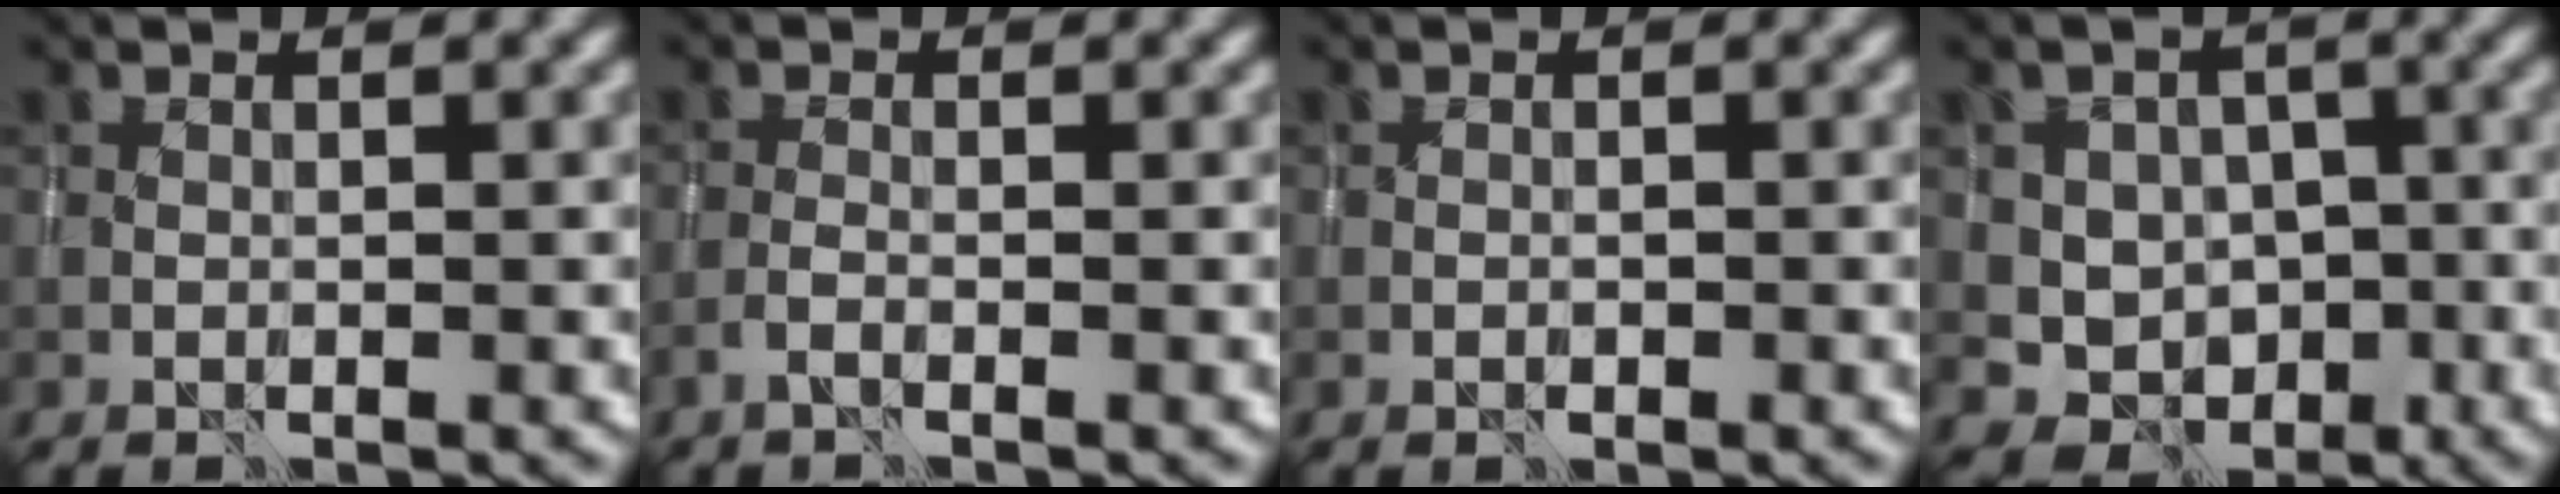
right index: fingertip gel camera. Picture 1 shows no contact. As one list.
[{"total": 0.6, "force": [-0.6, 0.1, 0.2], "torque": [-0.002, 0.006, -0.017]}, {"total": 0.6, "force": [-0.3, 0.4, 0.2], "torque": [-0.003, 0.002, -0.004]}, {"total": 5.2, "force": [-1.1, 4.6, 2.0], "torque": [-0.006, 0.003, -0.028]}]